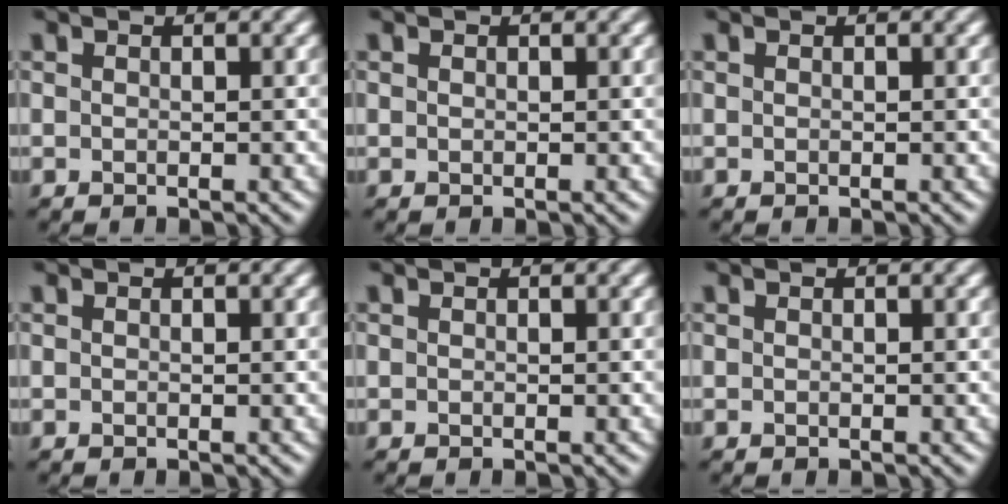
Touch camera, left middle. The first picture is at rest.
{"total": 0.0}
{"total": 0.0}
{"total": 0.0}
{"total": 0.0}
{"total": 0.0}